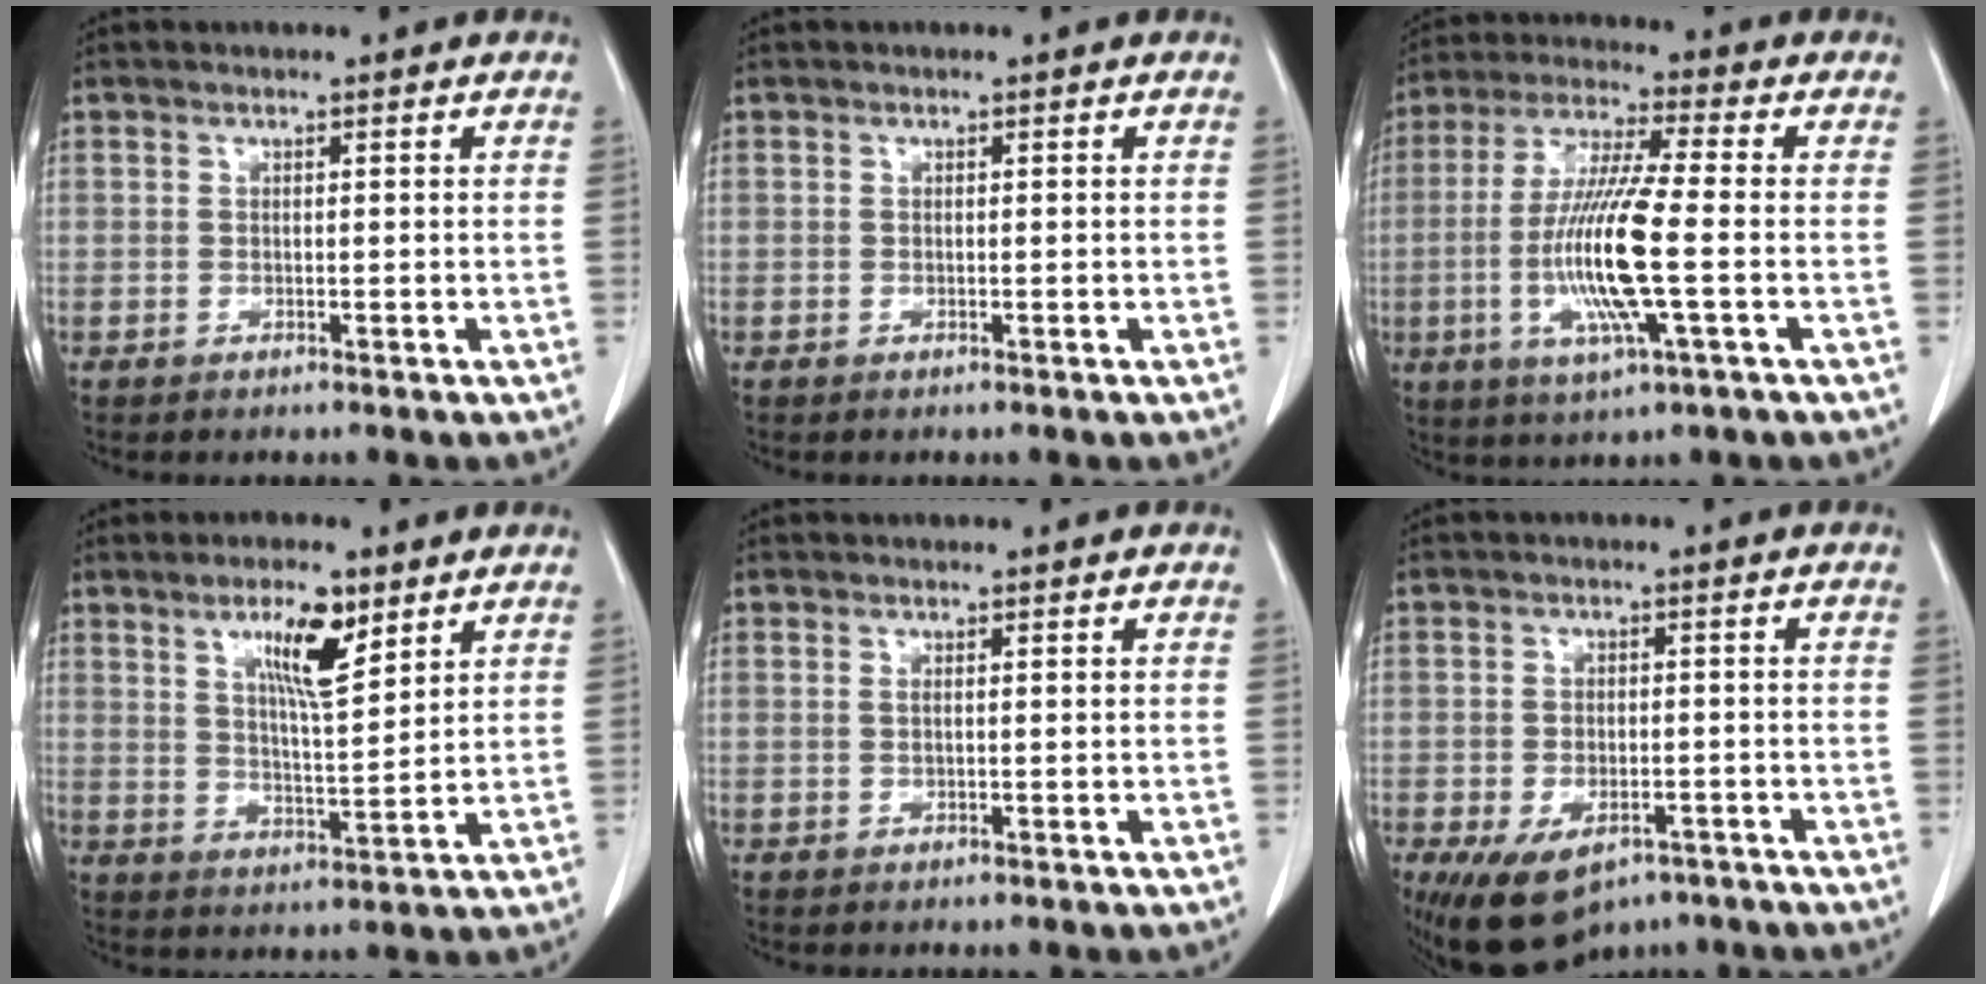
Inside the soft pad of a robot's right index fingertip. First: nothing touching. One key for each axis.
{"total": 0.0}
{"total": 13.6, "fx": -2.4, "fy": 0.6, "fz": 13.4, "tx": -0.273, "ty": -0.013, "tz": -0.050}
{"total": 8.1, "fx": 4.5, "fy": 1.5, "fz": 6.5, "tx": -0.117, "ty": -0.004, "tz": 0.079}
{"total": 0.6, "fx": 0.2, "fy": 0.0, "fz": 0.5, "tx": -0.015, "ty": 0.002, "tz": 0.006}
{"total": 10.2, "fx": -6.8, "fy": 5.0, "fz": 5.8, "tx": -0.100, "ty": -0.005, "tz": -0.101}